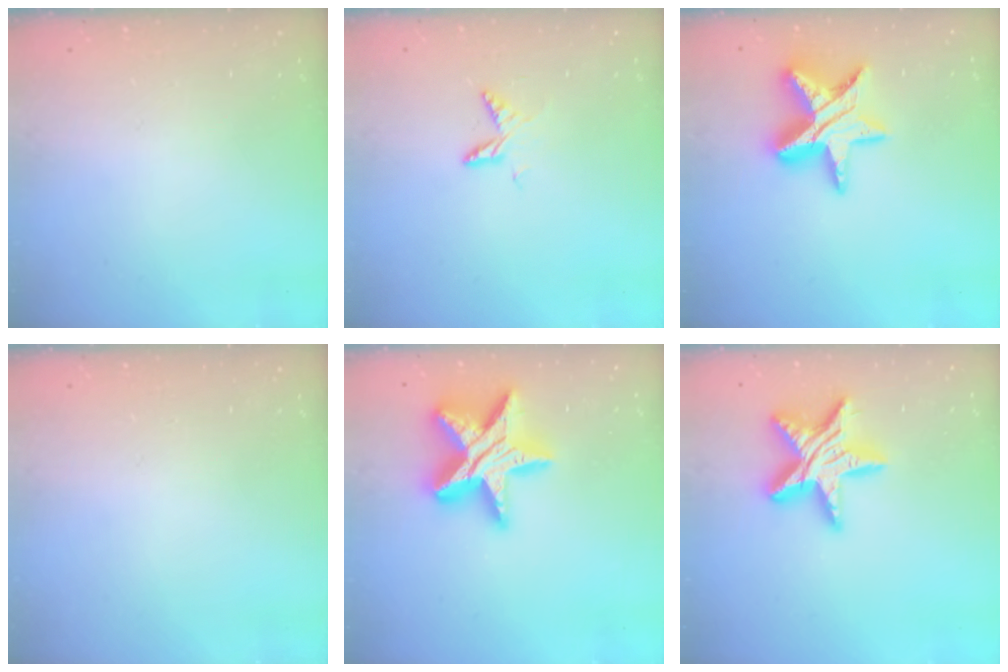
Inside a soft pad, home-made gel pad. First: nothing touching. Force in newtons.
{"total": 6.3, "press": 6.3, "slide": 0.8}
{"total": 16.3, "press": 16.2, "slide": 1.1}
{"total": 0.0}
{"total": 20.3, "press": 20.2, "slide": 1.8}
{"total": 16.9, "press": 16.9, "slide": 1.1}